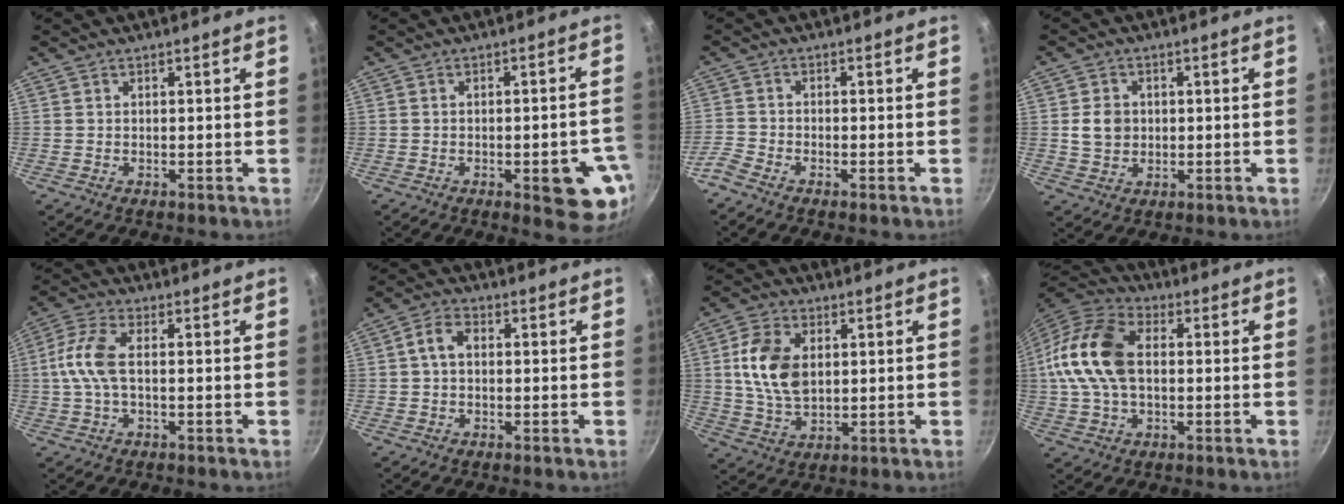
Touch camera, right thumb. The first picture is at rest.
{"total": 10.3, "force": [-3.4, 3.7, 9.0], "torque": [-0.082, 0.016, -0.038]}
{"total": 3.3, "force": [-2.7, 1.2, 1.4], "torque": [-0.046, 0.016, -0.065]}
{"total": 5.2, "force": [0.4, 4.4, 2.7], "torque": [-0.033, 0.005, 0.007]}
{"total": 7.9, "force": [0.0, 3.5, 7.0], "torque": [-0.164, 0.019, -0.009]}
{"total": 4.3, "force": [0.3, 2.9, 3.1], "torque": [-0.059, 0.015, -0.002]}
{"total": 11.2, "force": [2.0, 7.2, 8.4], "torque": [-0.147, -0.003, 0.039]}
{"total": 16.3, "force": [1.1, 10.5, 12.5], "torque": [-0.236, 0.030, 0.007]}